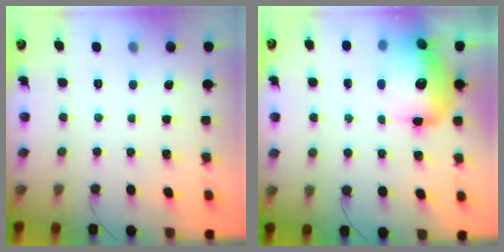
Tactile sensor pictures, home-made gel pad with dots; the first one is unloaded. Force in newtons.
{"total": 16.7, "press": 16.2, "slide": 3.7}